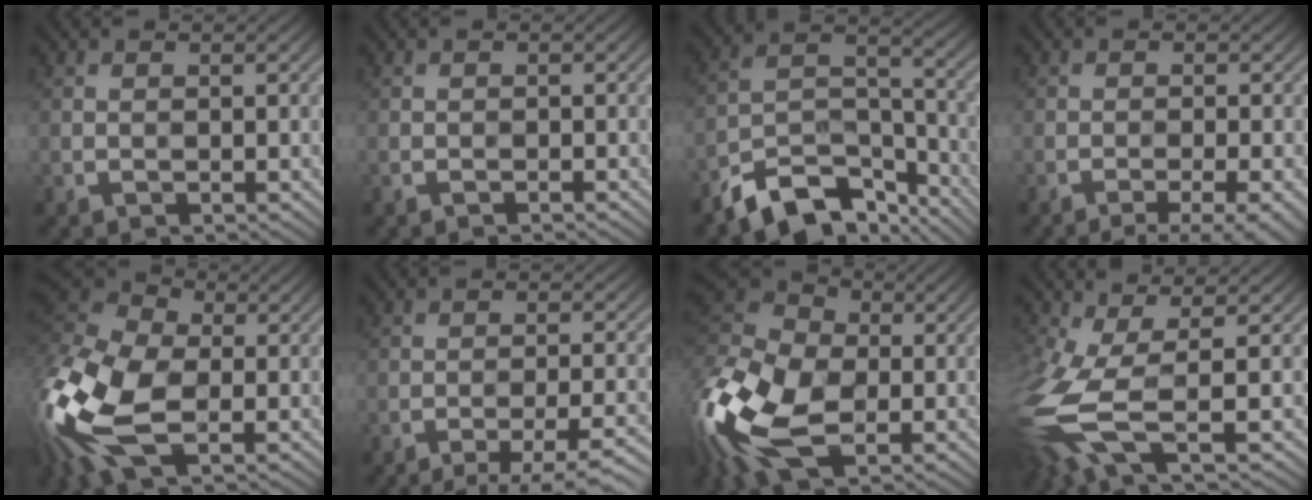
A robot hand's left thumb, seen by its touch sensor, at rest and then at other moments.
{"total": 0.8, "force": [-0.8, 0.0, 0.1], "torque": [0.001, 0.002, -0.016]}
{"total": 11.6, "force": [-9.1, 4.7, 5.5], "torque": [-0.096, -0.007, -0.169]}
{"total": 5.3, "force": [-3.6, 1.0, 3.8], "torque": [-0.046, 0.002, -0.056]}
{"total": 15.2, "force": [-3.6, 8.4, 12.2], "torque": [-0.325, -0.026, -0.068]}
{"total": 7.6, "force": [-5.8, 1.3, 4.7], "torque": [-0.070, 0.005, -0.072]}
{"total": 16.5, "force": [-4.7, 9.8, 12.3], "torque": [-0.321, -0.022, -0.075]}
{"total": 9.2, "force": [-2.1, 3.2, 8.3], "torque": [-0.202, -0.022, -0.038]}